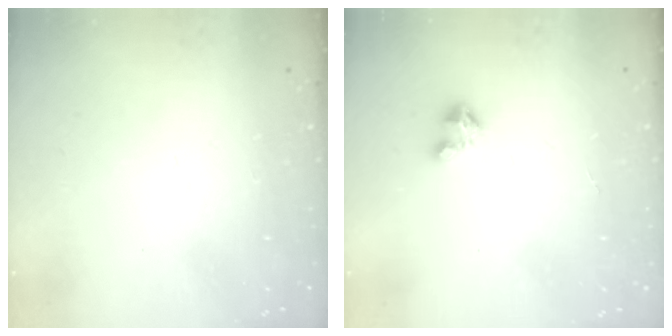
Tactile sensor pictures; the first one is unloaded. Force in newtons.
{"total": 1.6, "press": 1.6, "slide": 0.1}